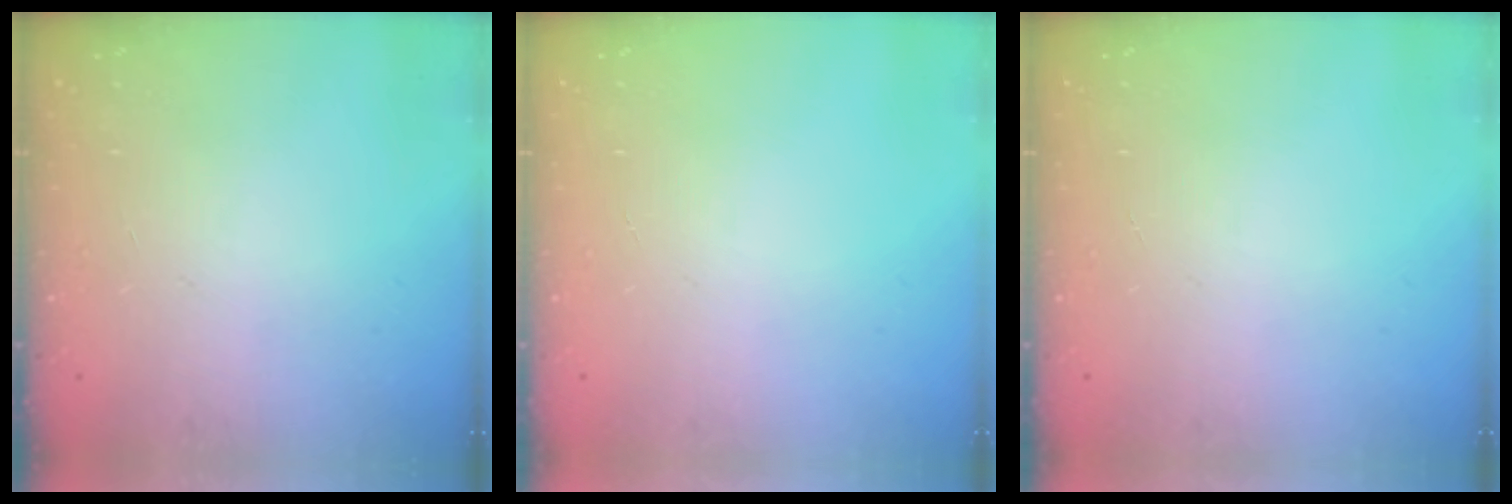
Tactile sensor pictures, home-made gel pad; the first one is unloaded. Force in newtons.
{"total": 0.0}
{"total": 0.0}